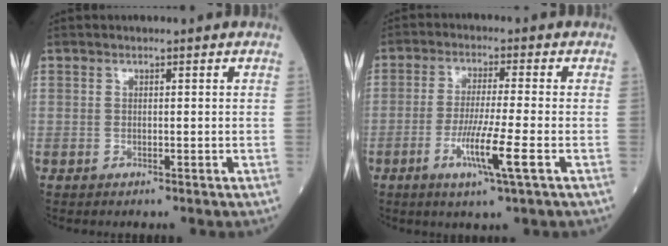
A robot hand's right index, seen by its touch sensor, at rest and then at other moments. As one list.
[{"total": 7.7, "force": [-2.8, -0.6, 7.2], "torque": [-0.137, -0.019, -0.055]}]